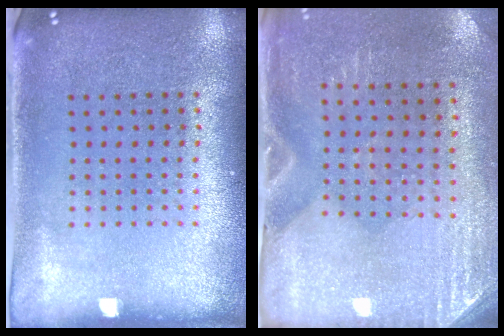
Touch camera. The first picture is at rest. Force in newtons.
{"total": 3.0, "press": 2.6, "slide": 1.4}